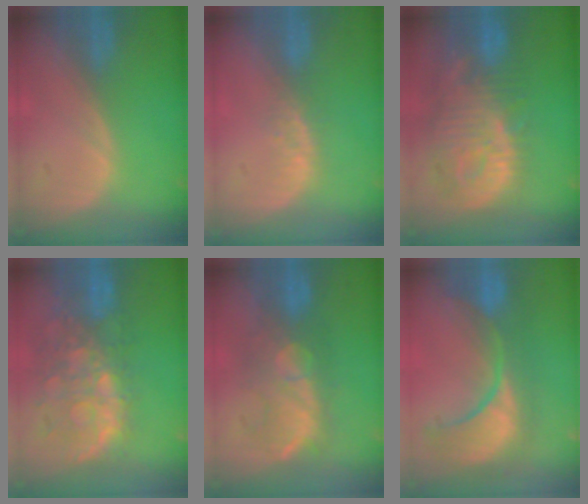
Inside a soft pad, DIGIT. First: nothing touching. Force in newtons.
{"total": 2.9, "press": 2.3, "slide": 1.8}
{"total": 13.3, "press": 11.5, "slide": 6.5}
{"total": 11.1, "press": 9.7, "slide": 5.4}
{"total": 8.3, "press": 8.3, "slide": 0.1}
{"total": 10.9, "press": 10.2, "slide": 3.9}